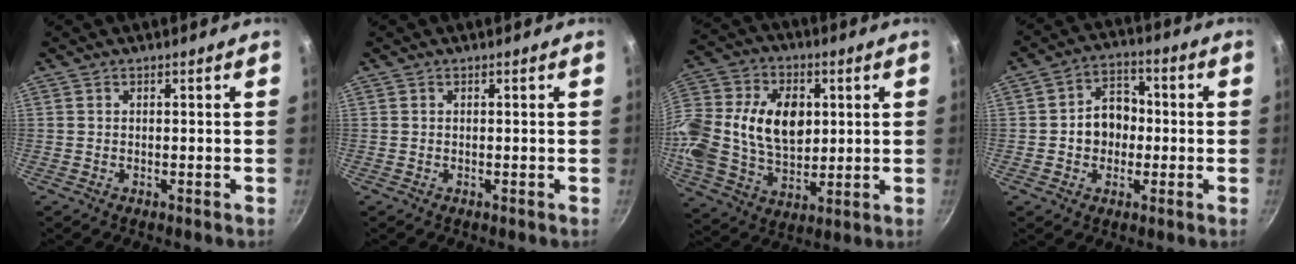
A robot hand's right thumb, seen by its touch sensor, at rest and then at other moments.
{"total": 0.0}
{"total": 24.7, "force": [3.5, 17.8, 16.8], "torque": [-0.358, 0.032, 0.060]}
{"total": 8.7, "force": [-0.6, 7.1, 5.0], "torque": [-0.033, 0.020, -0.017]}